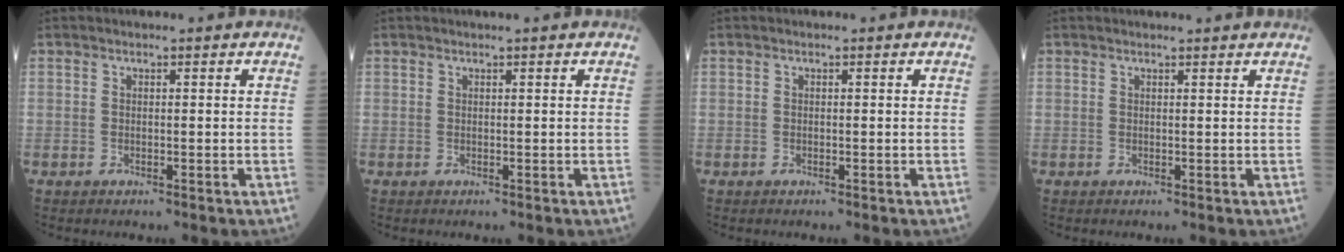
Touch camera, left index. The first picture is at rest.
{"total": 1.3, "force": [1.0, -0.1, 0.8], "torque": [-0.009, 0.009, 0.017]}
{"total": 0.0}
{"total": 2.5, "force": [2.4, -0.2, 0.6], "torque": [-0.008, 0.008, 0.026]}